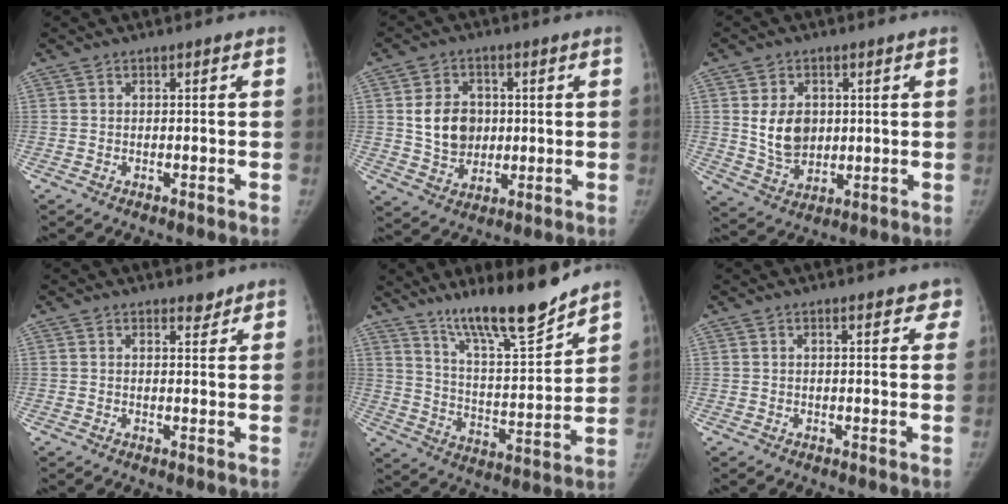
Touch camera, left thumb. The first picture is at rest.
{"total": 9.4, "force": [1.2, 7.8, 5.2], "torque": [-0.050, -0.007, 0.026]}
{"total": 8.6, "force": [1.5, 6.6, 5.4], "torque": [-0.060, -0.015, 0.039]}
{"total": 1.7, "force": [1.5, 0.8, 0.4], "torque": [0.011, -0.011, 0.018]}
{"total": 15.5, "force": [12.7, 1.9, 8.8], "torque": [-0.120, -0.086, 0.221]}
{"total": 3.8, "force": [2.5, 1.4, 2.5], "torque": [-0.002, -0.001, 0.026]}